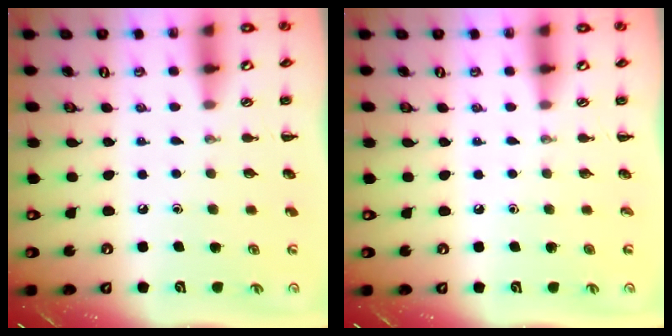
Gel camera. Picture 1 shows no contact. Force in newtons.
{"total": 0.0}